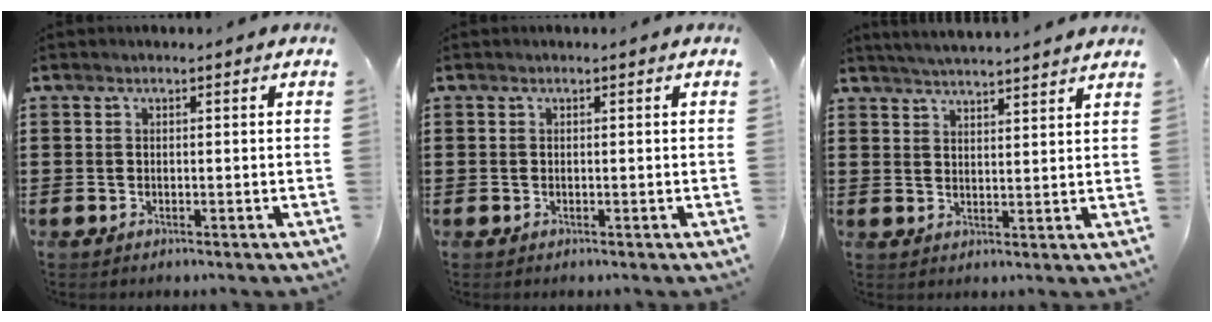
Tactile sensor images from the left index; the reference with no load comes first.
{"total": 0.0}
{"total": 3.8, "force": [3.7, -0.8, 0.3], "torque": [-0.017, -0.016, 0.065]}